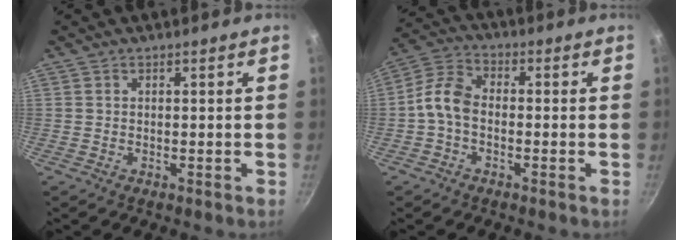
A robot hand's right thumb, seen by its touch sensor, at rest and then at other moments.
{"total": 5.2, "force": [-1.5, 3.2, 3.8], "torque": [-0.082, 0.029, -0.041]}